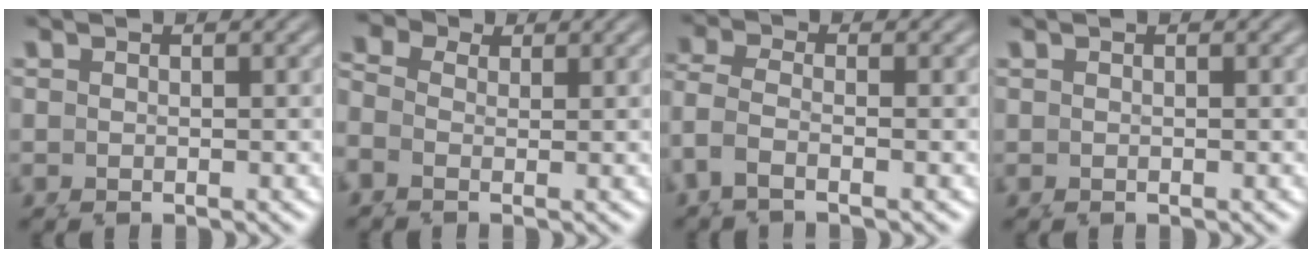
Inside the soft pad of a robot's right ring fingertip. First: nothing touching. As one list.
[{"total": 3.8, "force": [1.6, 2.9, 1.8], "torque": [-0.038, 0.000, 0.016]}, {"total": 2.9, "force": [-0.2, 2.0, 2.1], "torque": [-0.070, -0.017, 0.005]}, {"total": 0.0}]